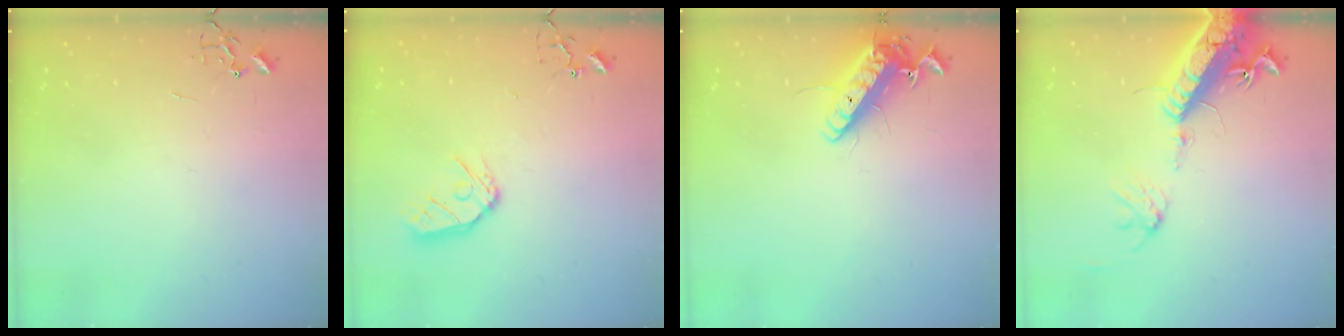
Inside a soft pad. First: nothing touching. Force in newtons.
{"total": 10.7, "press": 10.6, "slide": 1.2}
{"total": 14.1, "press": 13.9, "slide": 2.6}
{"total": 18.2, "press": 17.7, "slide": 4.2}